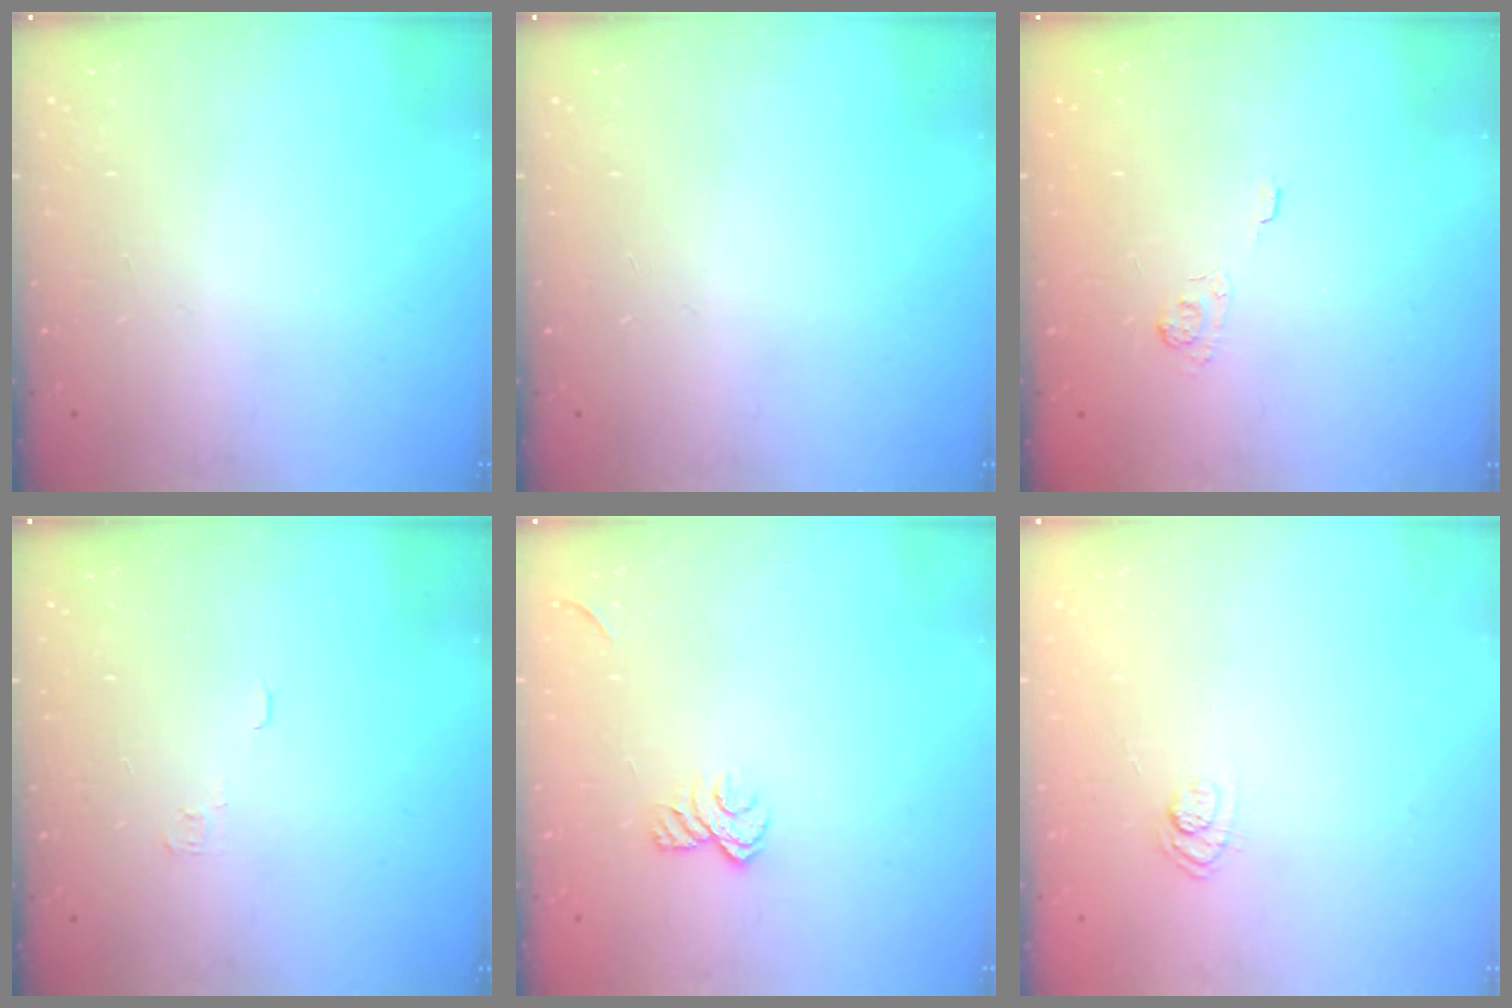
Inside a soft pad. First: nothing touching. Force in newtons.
{"total": 0.0}
{"total": 1.9, "press": 1.3, "slide": 1.3}
{"total": 2.1, "press": 2.1, "slide": 0.3}
{"total": 9.1, "press": 9.0, "slide": 1.4}
{"total": 3.8, "press": 3.6, "slide": 1.4}